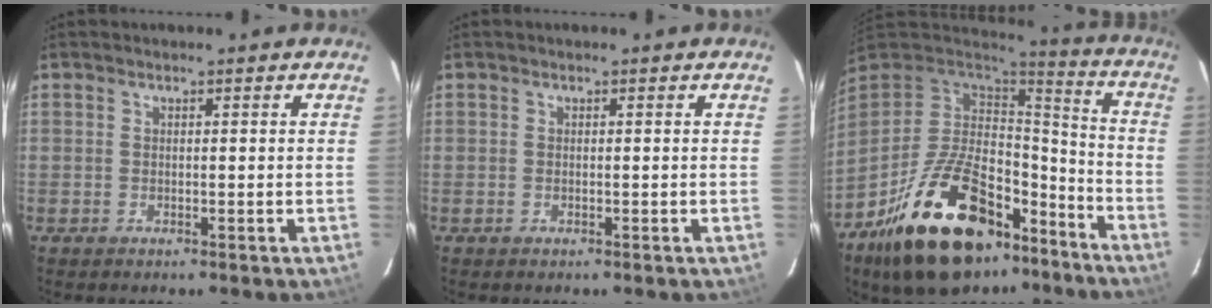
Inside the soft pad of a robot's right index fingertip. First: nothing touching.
{"total": 0.0}
{"total": 28.4, "force": [-17.2, 14.2, 17.5], "torque": [-0.330, 0.006, -0.251]}